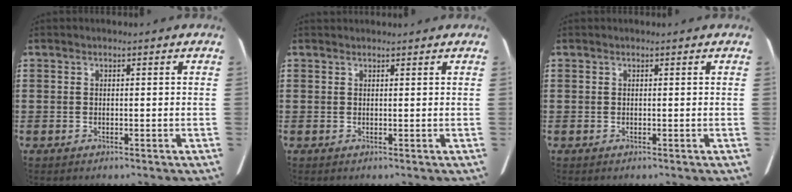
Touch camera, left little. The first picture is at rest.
{"total": 0.7, "force": [0.7, 0.1, 0.0], "torque": [0.008, -0.002, 0.012]}
{"total": 0.0}